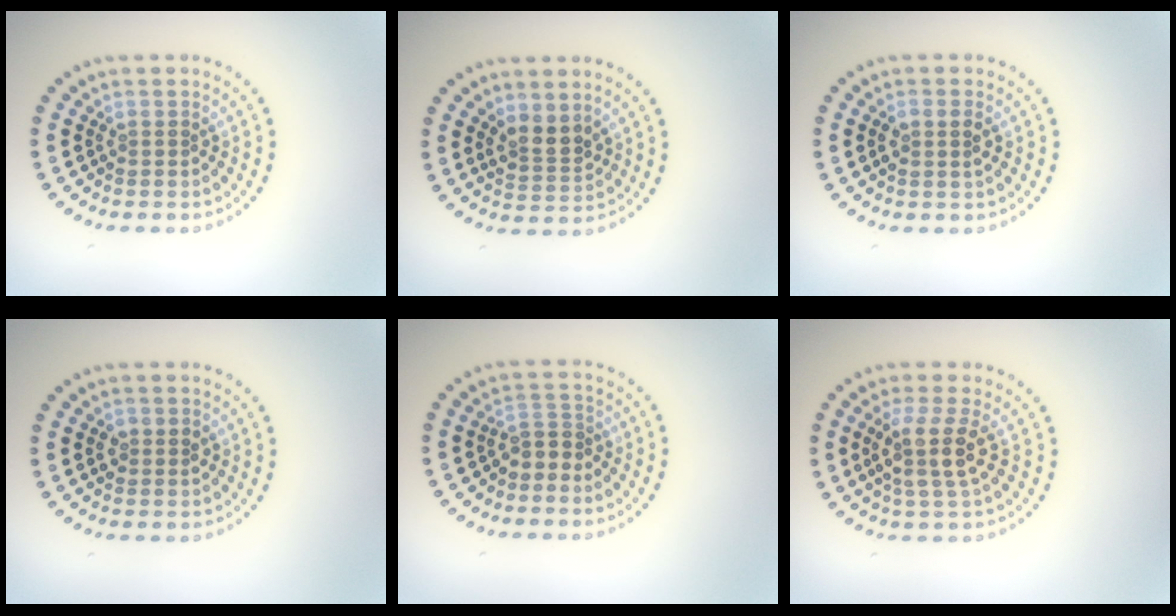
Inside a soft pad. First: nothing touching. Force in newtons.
{"total": 2.4, "press": 2.1, "slide": 1.2}
{"total": 1.7, "press": 1.6, "slide": 0.6}
{"total": 1.5, "press": 1.5, "slide": 0.2}
{"total": 1.8, "press": 1.5, "slide": 1.0}
{"total": 3.3, "press": 2.7, "slide": 1.9}